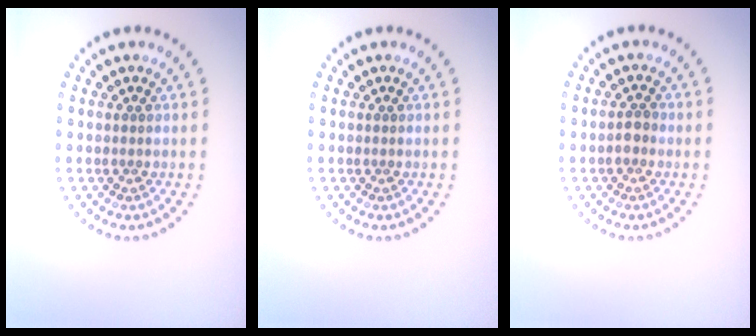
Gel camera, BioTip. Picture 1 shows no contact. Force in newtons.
{"total": 0.0}
{"total": 1.3, "press": 1.2, "slide": 0.5}